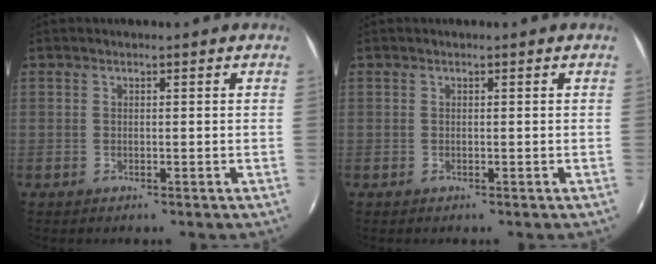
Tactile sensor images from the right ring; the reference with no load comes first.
{"total": 0.0}